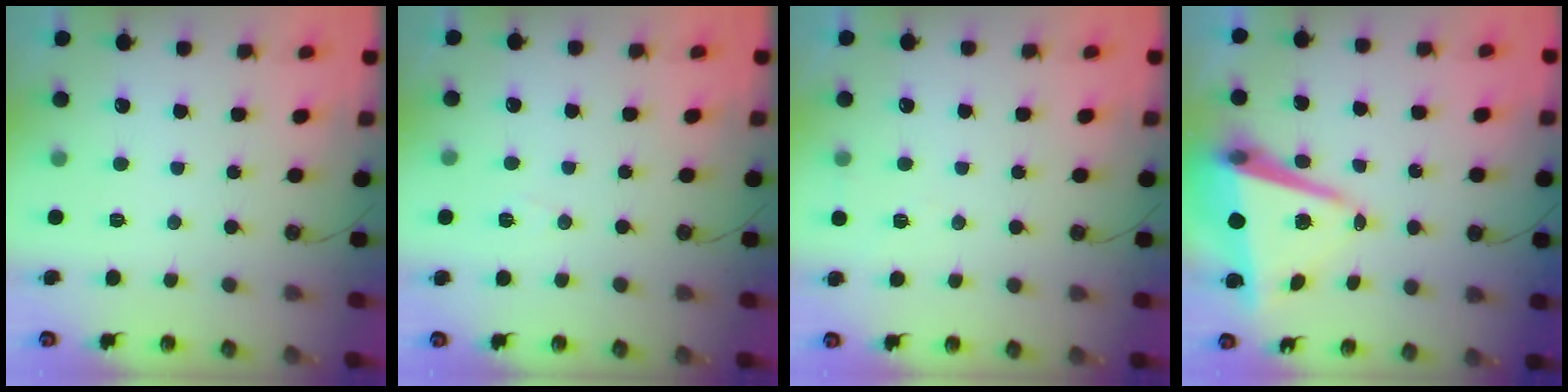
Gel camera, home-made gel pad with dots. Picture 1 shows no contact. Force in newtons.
{"total": 6.2, "press": 4.2, "slide": 4.5}
{"total": 4.2, "press": 2.4, "slide": 3.4}
{"total": 9.8, "press": 9.7, "slide": 1.4}